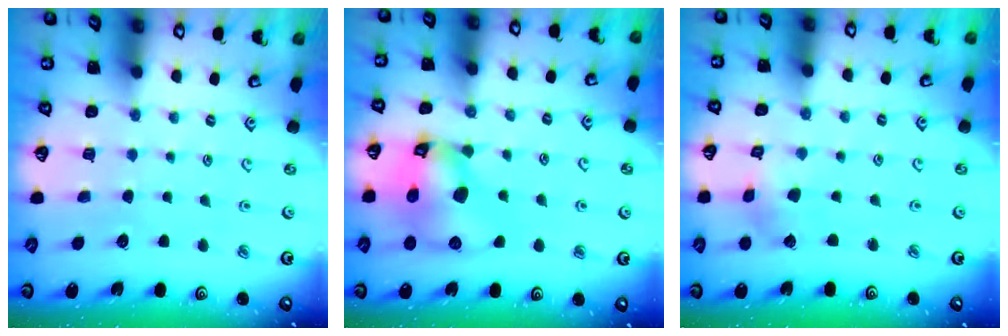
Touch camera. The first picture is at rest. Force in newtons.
{"total": 14.1, "press": 13.9, "slide": 2.1}
{"total": 2.9, "press": 2.8, "slide": 0.3}